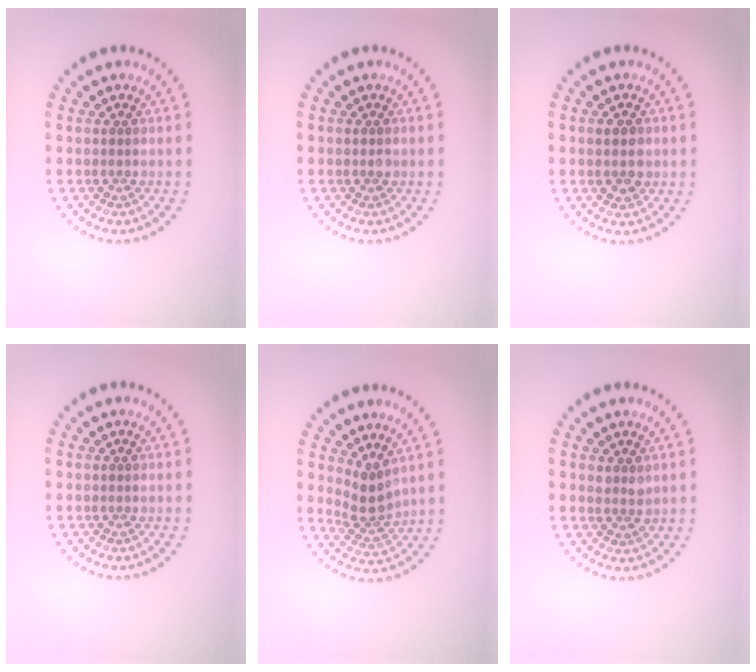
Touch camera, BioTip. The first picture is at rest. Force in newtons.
{"total": 0.7, "press": 0.7, "slide": 0.1}
{"total": 2.0, "press": 2.0, "slide": 0.0}
{"total": 0.0}
{"total": 2.6, "press": 1.9, "slide": 1.8}
{"total": 1.5, "press": 1.3, "slide": 0.6}